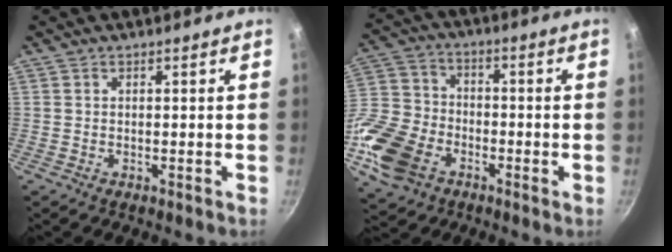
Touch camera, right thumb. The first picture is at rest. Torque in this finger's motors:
{"motor_torque": [1.47, 1.10, 1.05, -0.76, 0.45]}